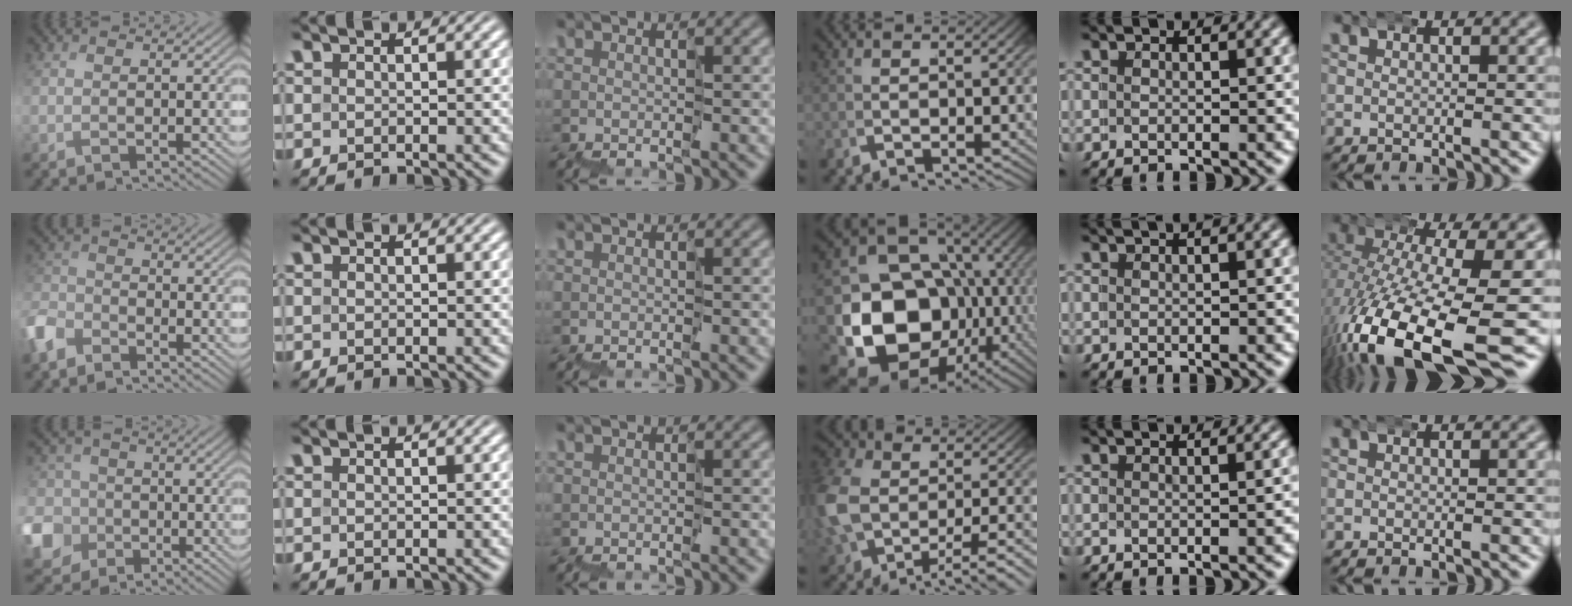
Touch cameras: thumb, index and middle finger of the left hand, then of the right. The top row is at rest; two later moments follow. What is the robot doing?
{"motion": "wrap", "object": "belt"}